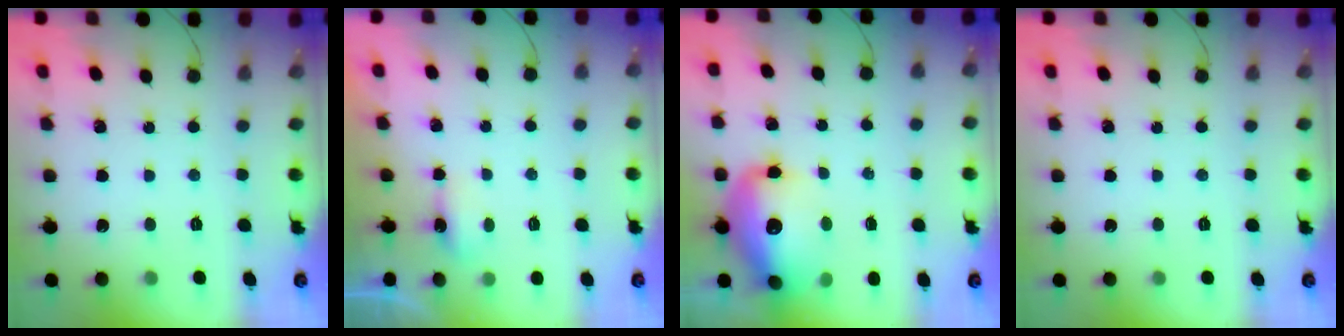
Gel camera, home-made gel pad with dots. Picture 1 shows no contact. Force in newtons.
{"total": 7.9, "press": 3.5, "slide": 7.0}
{"total": 15.0, "press": 14.7, "slide": 3.2}
{"total": 0.0}